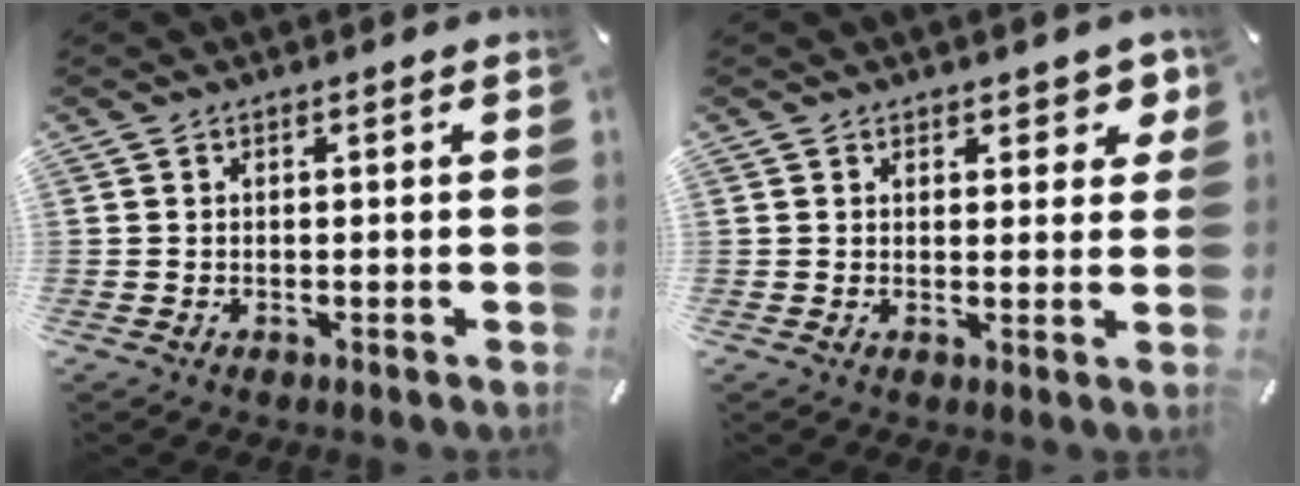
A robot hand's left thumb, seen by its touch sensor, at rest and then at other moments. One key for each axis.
{"total": 3.2, "fx": 2.0, "fy": 2.2, "fz": 1.3, "tx": 0.002, "ty": -0.009, "tz": 0.029}